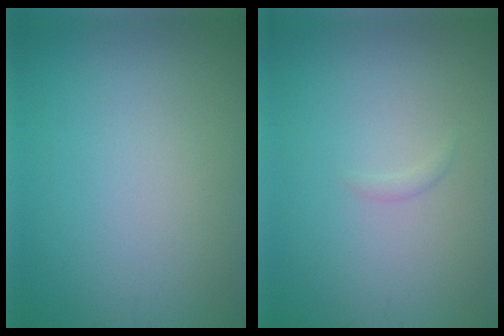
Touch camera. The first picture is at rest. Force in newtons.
{"total": 0.5, "press": 0.5, "slide": 0.0}